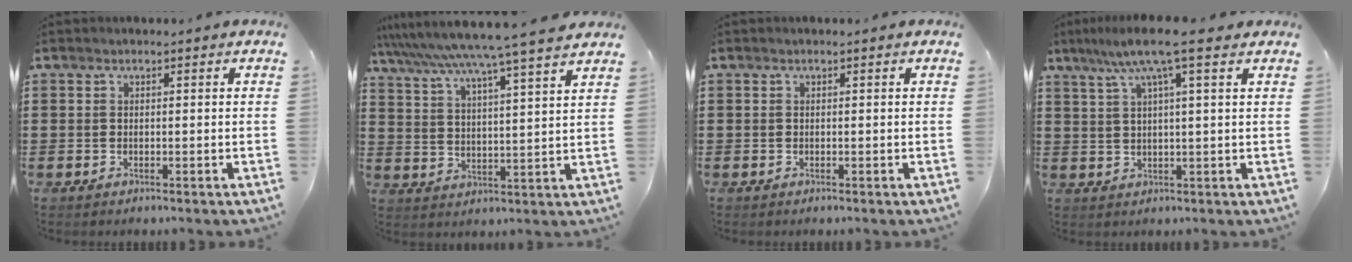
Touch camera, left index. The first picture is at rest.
{"total": 6.8, "force": [6.1, -1.2, 2.8], "torque": [-0.077, -0.043, 0.099]}
{"total": 0.0}
{"total": 7.9, "force": [4.7, 0.4, 6.3], "torque": [-0.136, 0.002, 0.079]}